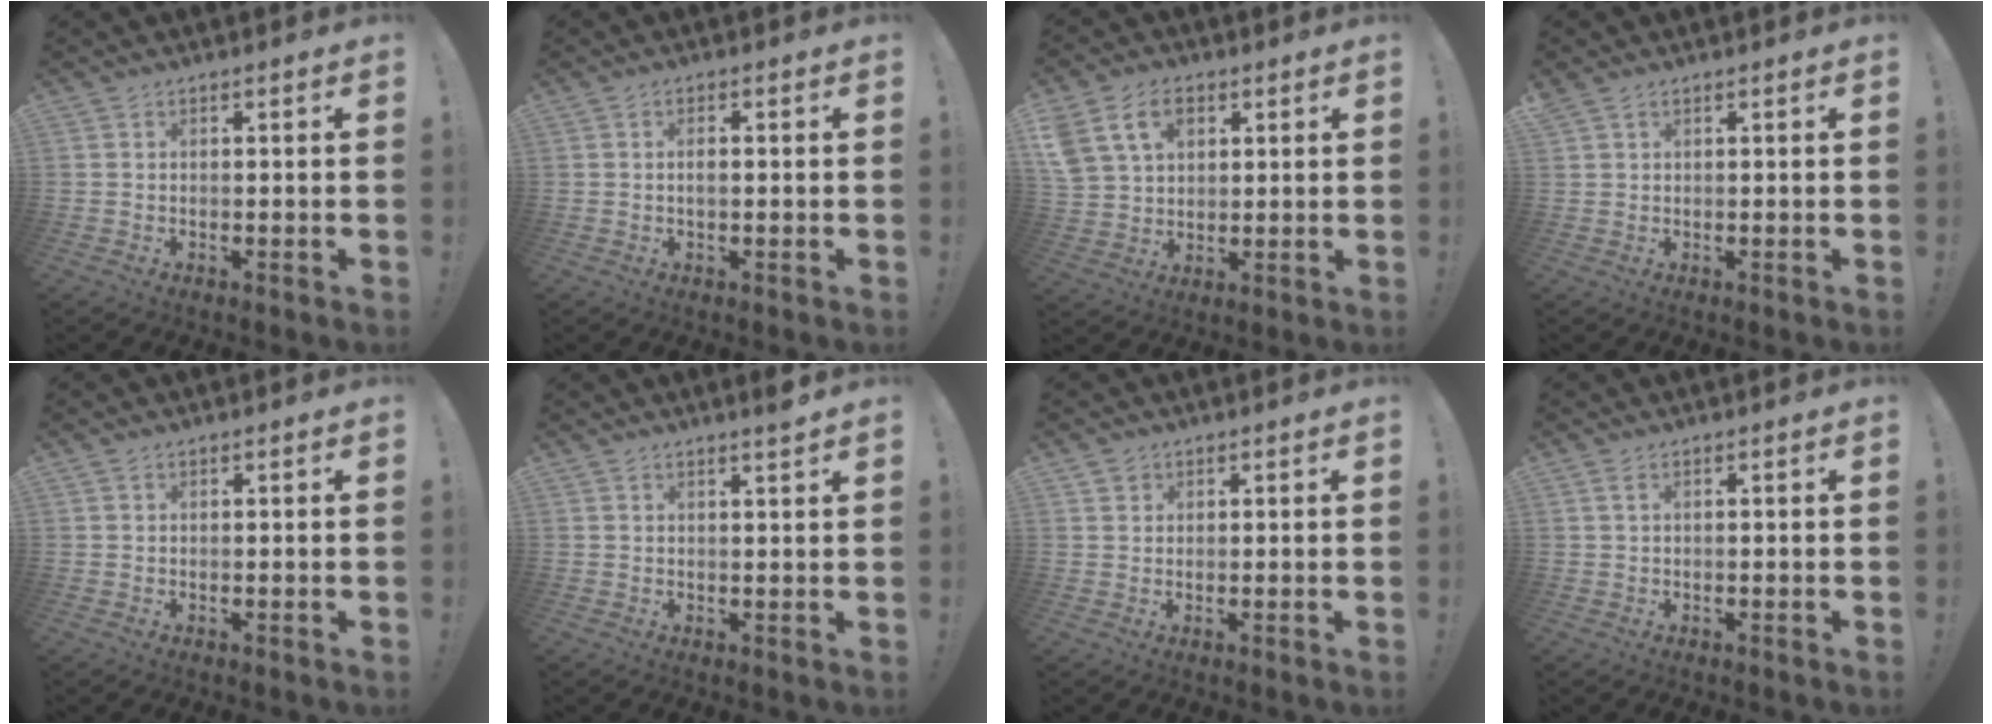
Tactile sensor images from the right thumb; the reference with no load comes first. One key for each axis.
{"total": 1.8, "fx": -0.3, "fy": 0.6, "fz": 1.6, "tx": -0.030, "ty": 0.003, "tz": -0.007}
{"total": 13.3, "fx": 5.6, "fy": 9.5, "fz": 7.5, "tx": -0.132, "ty": -0.013, "tz": 0.113}
{"total": 0.9, "fx": 0.7, "fy": 0.4, "fz": 0.5, "tx": -0.004, "ty": -0.003, "tz": 0.011}
{"total": 0.5, "fx": 0.4, "fy": 0.3, "fz": 0.1, "tx": -0.001, "ty": 0.000, "tz": 0.007}
{"total": 2.4, "fx": 1.9, "fy": -0.3, "fz": 1.4, "tx": -0.014, "ty": -0.015, "tz": 0.030}
{"total": 1.8, "fx": 1.2, "fy": 1.3, "fz": 0.1, "tx": 0.009, "ty": -0.006, "tz": 0.021}
{"total": 1.6, "fx": 0.6, "fy": 0.4, "fz": 1.4, "tx": -0.032, "ty": 0.004, "tz": 0.012}